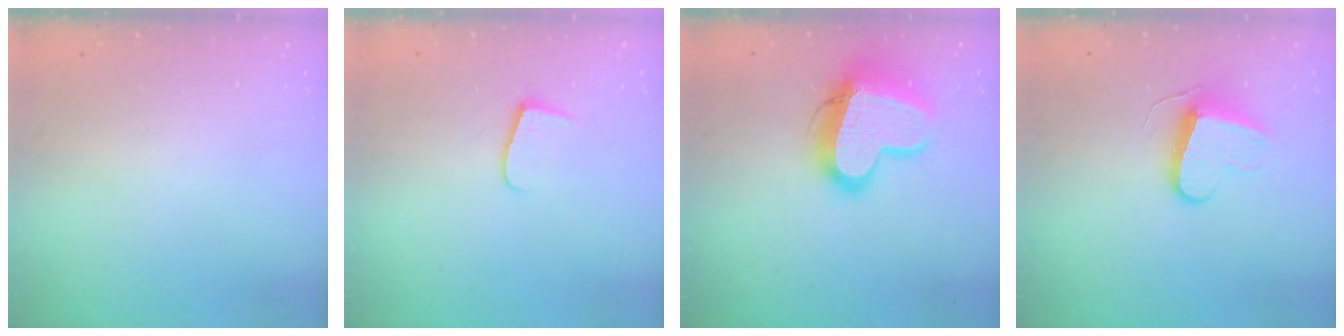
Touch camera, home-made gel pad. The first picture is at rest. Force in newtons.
{"total": 6.2, "press": 6.2, "slide": 0.6}
{"total": 16.8, "press": 16.7, "slide": 1.8}
{"total": 9.6, "press": 9.5, "slide": 0.6}